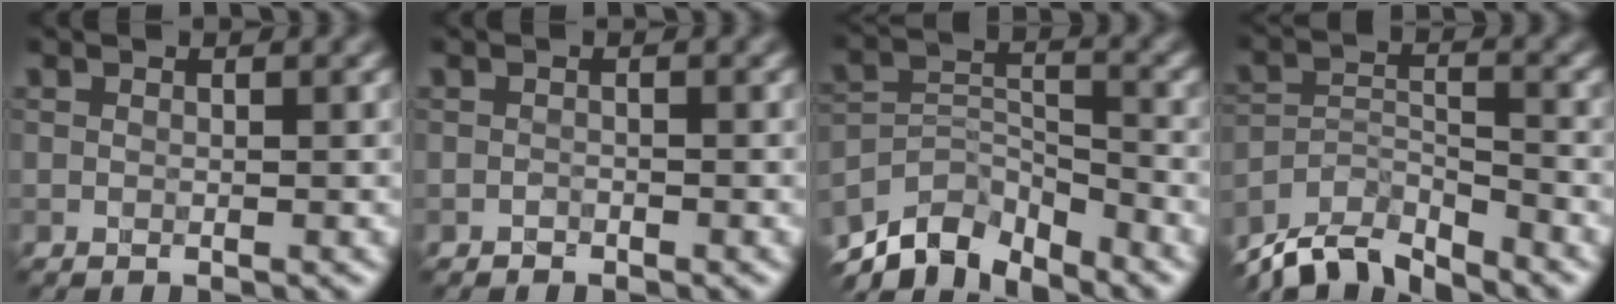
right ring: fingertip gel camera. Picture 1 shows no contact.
{"total": 0.9, "force": [-0.8, 0.0, -0.5], "torque": [0.010, 0.001, -0.007]}
{"total": 7.1, "force": [-6.0, 2.7, 2.5], "torque": [-0.043, -0.008, -0.113]}
{"total": 6.8, "force": [-6.4, 1.5, 1.8], "torque": [-0.036, -0.010, -0.117]}